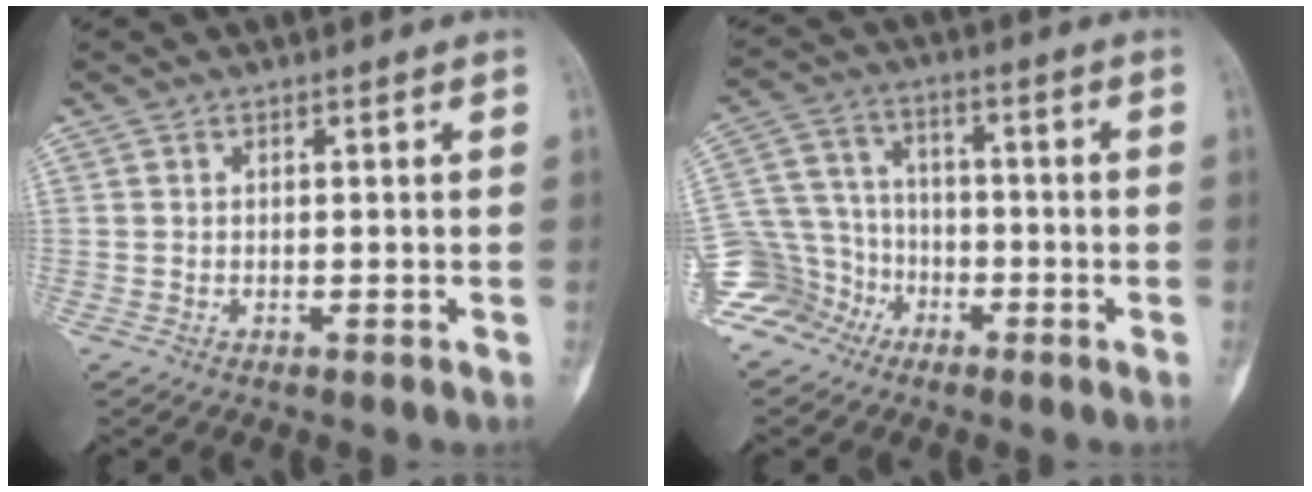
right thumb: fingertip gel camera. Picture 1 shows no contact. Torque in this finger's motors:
{"motor_torque": [0.83, -0.56, -0.39, -0.95, -0.08]}